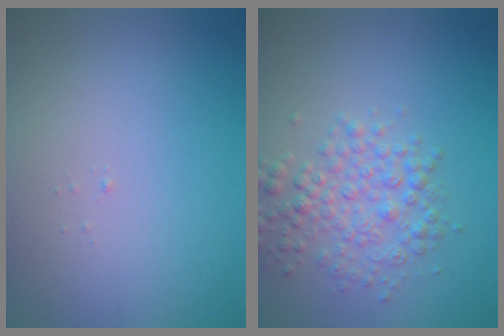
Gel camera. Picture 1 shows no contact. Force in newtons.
{"total": 3.4, "press": 3.4, "slide": 0.0}